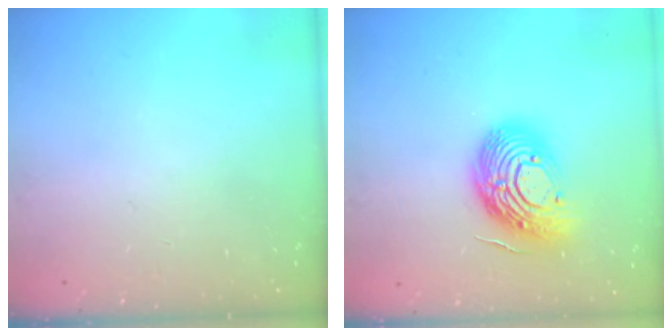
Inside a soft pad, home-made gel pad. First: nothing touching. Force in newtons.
{"total": 16.9, "press": 16.9, "slide": 1.2}